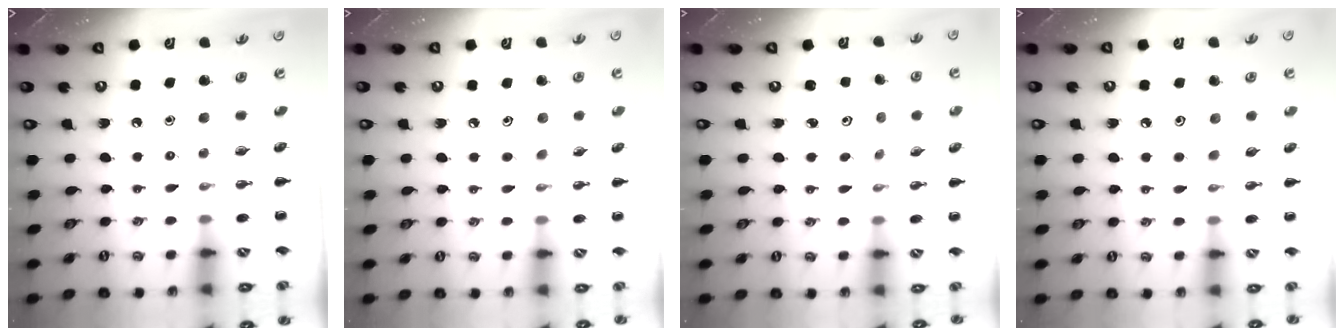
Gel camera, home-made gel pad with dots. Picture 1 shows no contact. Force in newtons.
{"total": 4.5, "press": 4.3, "slide": 1.4}
{"total": 1.9, "press": 1.9, "slide": 0.5}
{"total": 4.7, "press": 4.5, "slide": 1.1}